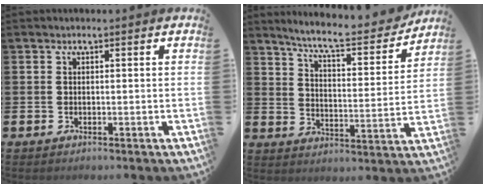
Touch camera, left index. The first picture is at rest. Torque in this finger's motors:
{"motor_torque": [0.76, -1.04, 0.45, 0.13]}